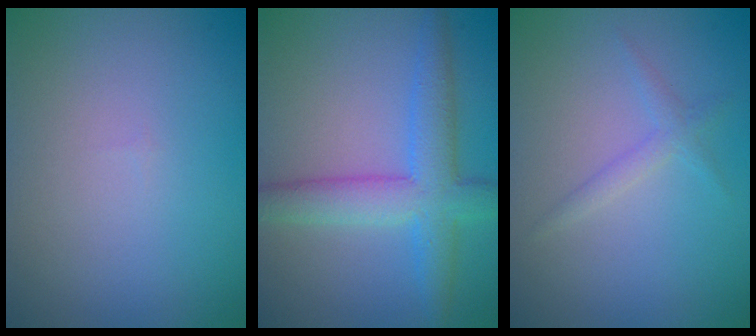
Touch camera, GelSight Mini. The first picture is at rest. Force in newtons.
{"total": 5.6, "press": 5.6, "slide": 0.0}
{"total": 1.4, "press": 1.4, "slide": 0.1}